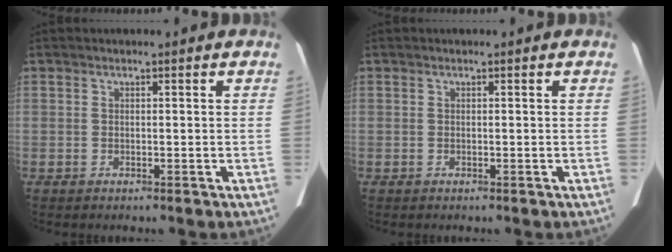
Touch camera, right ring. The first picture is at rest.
{"total": 0.0}